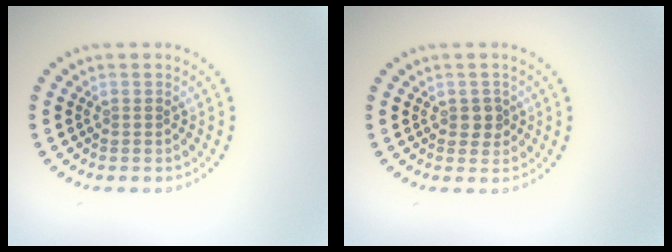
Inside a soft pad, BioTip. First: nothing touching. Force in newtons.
{"total": 1.4, "press": 1.4, "slide": 0.4}